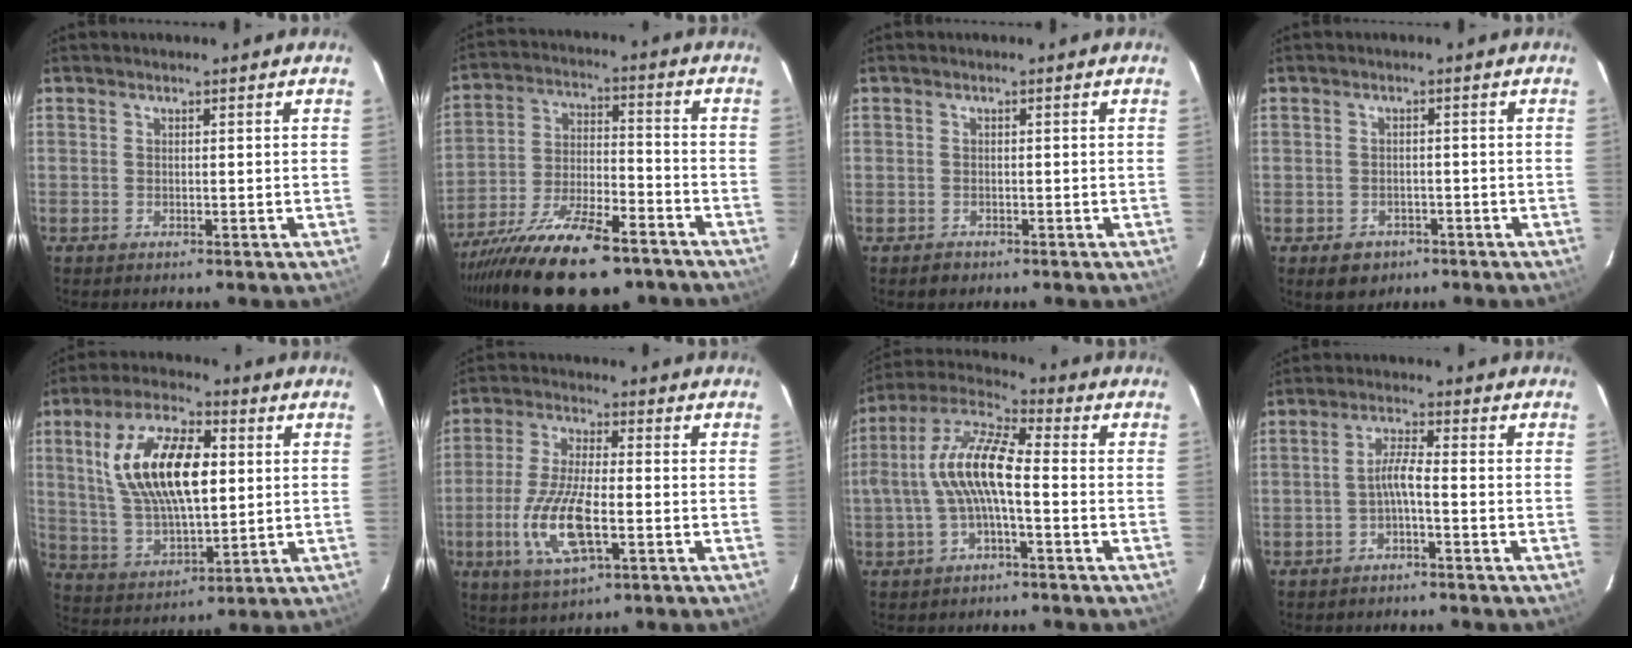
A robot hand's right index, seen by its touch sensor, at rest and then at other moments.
{"total": 22.4, "force": [-16.5, 7.6, 13.2], "torque": [-0.254, -0.039, -0.262]}
{"total": 1.8, "force": [-1.0, 1.4, 0.2], "torque": [-0.006, 0.003, -0.012]}
{"total": 4.5, "force": [-2.1, 3.8, 1.0], "torque": [-0.024, 0.009, -0.021]}
{"total": 17.4, "force": [3.5, 7.9, 15.1], "torque": [-0.290, 0.013, 0.073]}
{"total": 12.2, "force": [-3.5, 4.0, 11.0], "torque": [-0.234, -0.010, -0.067]}
{"total": 10.9, "force": [-1.4, 3.0, 10.4], "torque": [-0.212, 0.016, -0.028]}
{"total": 3.1, "force": [-1.5, 0.1, 2.7], "torque": [-0.060, 0.008, -0.029]}